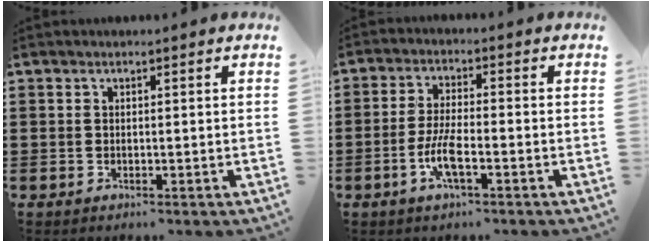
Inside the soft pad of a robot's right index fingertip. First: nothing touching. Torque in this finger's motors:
{"motor_torque": [2.14, 0.00, 0.17, 0.10]}